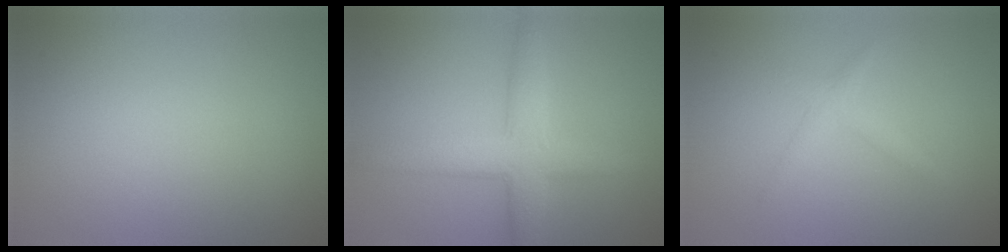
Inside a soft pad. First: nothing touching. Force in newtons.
{"total": 4.6, "press": 4.6, "slide": 0.2}
{"total": 1.3, "press": 1.3, "slide": 0.0}